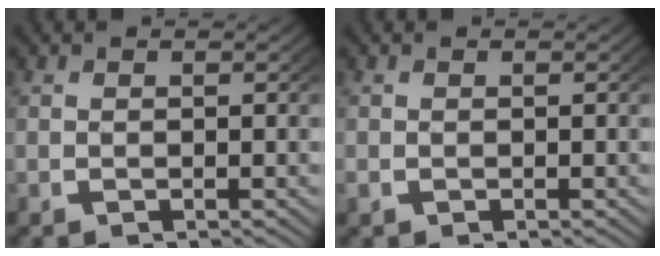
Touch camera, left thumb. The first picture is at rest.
{"total": 0.5, "force": [-0.2, 0.5, 0.1], "torque": [-0.007, -0.005, -0.002]}